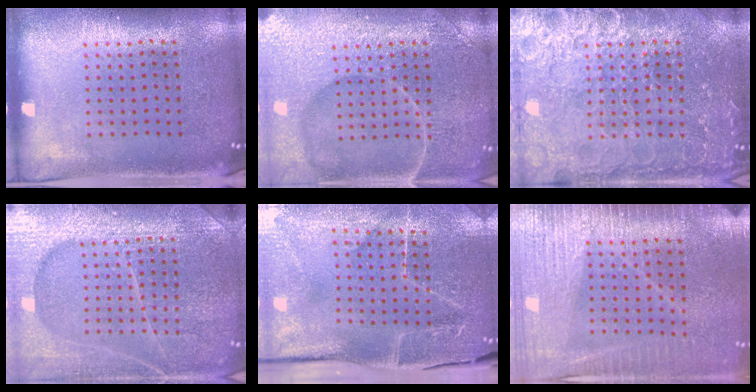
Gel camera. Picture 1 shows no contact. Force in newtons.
{"total": 7.4, "press": 7.3, "slide": 1.0}
{"total": 4.3, "press": 4.3, "slide": 0.5}
{"total": 6.4, "press": 6.3, "slide": 0.7}
{"total": 3.9, "press": 3.8, "slide": 1.1}
{"total": 3.6, "press": 3.2, "slide": 1.6}